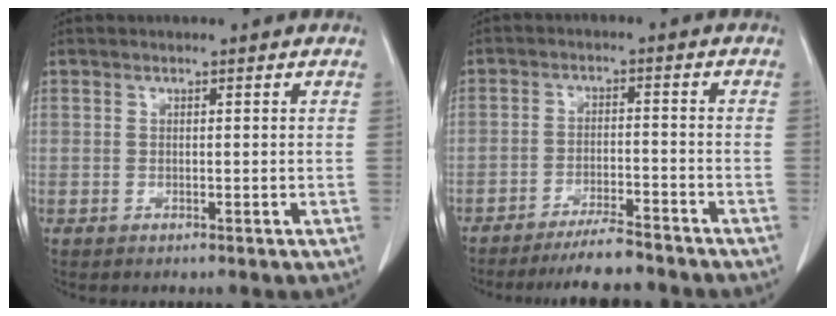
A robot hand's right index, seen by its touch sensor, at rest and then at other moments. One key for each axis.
{"total": 7.6, "fx": -7.0, "fy": 0.6, "fz": 2.8, "tx": -0.040, "ty": -0.012, "tz": -0.115}